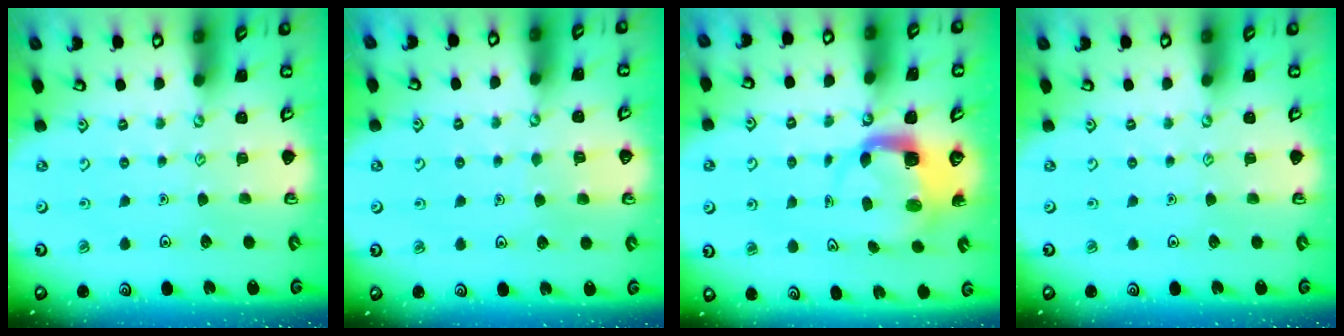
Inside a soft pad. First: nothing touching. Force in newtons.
{"total": 3.5, "press": 3.5, "slide": 0.2}
{"total": 5.3, "press": 5.3, "slide": 0.8}
{"total": 0.0}